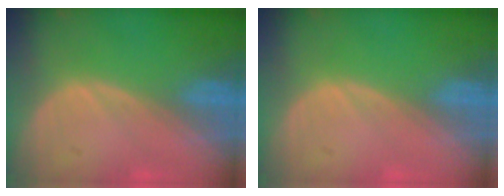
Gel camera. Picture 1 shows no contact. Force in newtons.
{"total": 0.0}